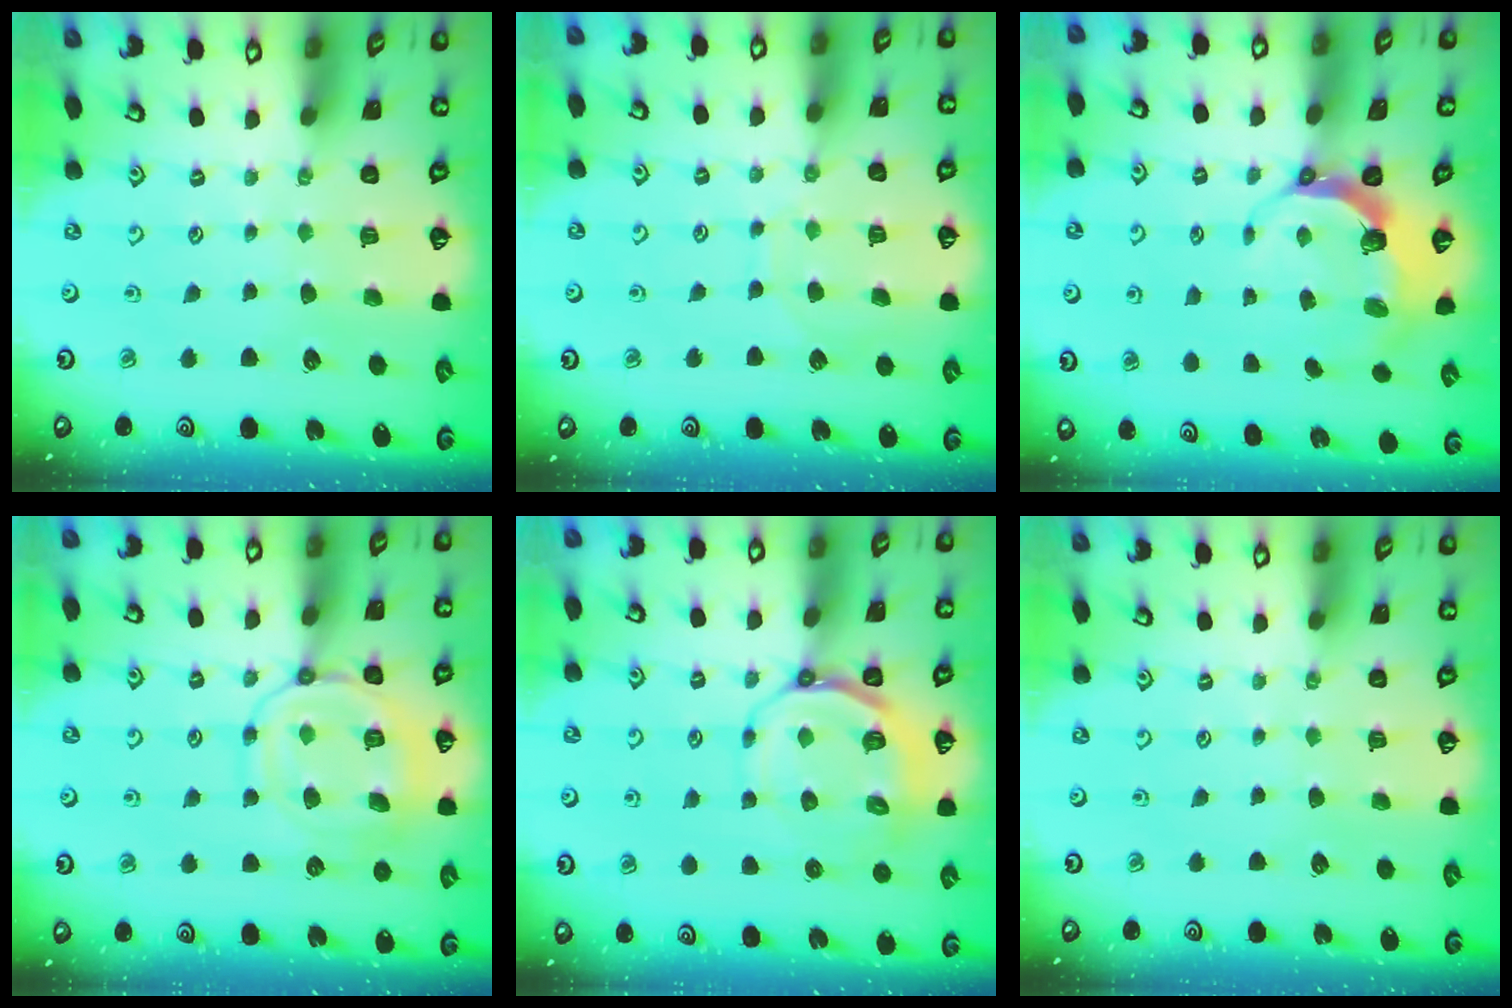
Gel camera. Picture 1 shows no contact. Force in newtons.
{"total": 7.2, "press": 7.1, "slide": 0.6}
{"total": 6.9, "press": 5.2, "slide": 4.5}
{"total": 13.7, "press": 13.7, "slide": 1.2}
{"total": 8.8, "press": 8.3, "slide": 3.0}
{"total": 0.0}